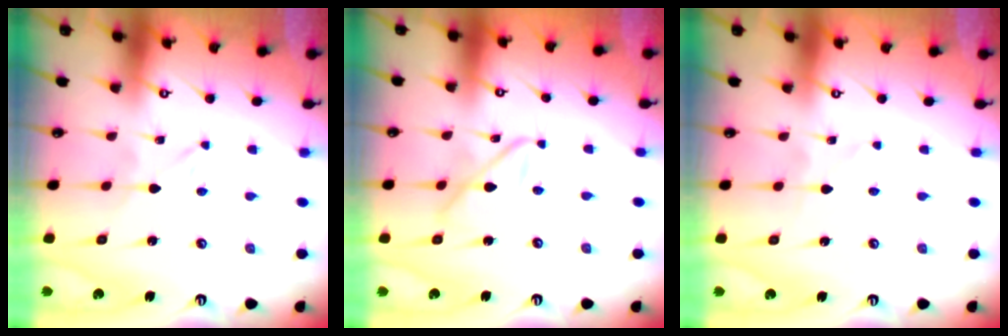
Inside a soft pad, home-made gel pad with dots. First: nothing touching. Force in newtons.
{"total": 9.3, "press": 9.2, "slide": 0.8}
{"total": 0.8, "press": 0.8, "slide": 0.1}